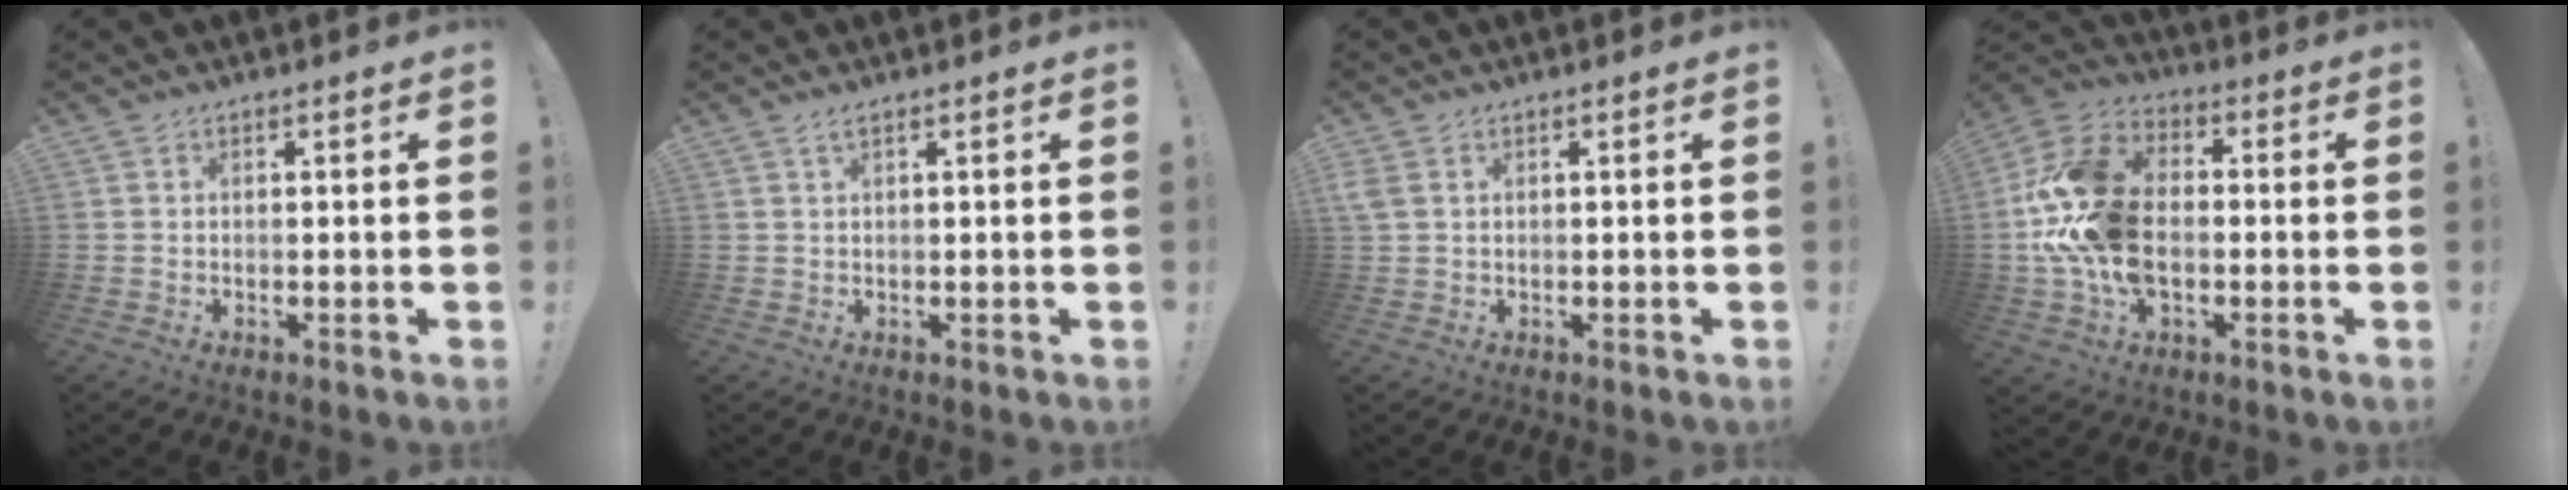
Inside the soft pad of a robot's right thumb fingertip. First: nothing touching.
{"total": 1.1, "force": [0.6, 0.0, 0.9], "torque": [-0.021, 0.001, 0.011]}
{"total": 2.9, "force": [1.2, 1.9, 1.9], "torque": [-0.046, 0.002, 0.023]}
{"total": 20.8, "force": [-2.1, 14.1, 15.2], "torque": [-0.296, 0.026, -0.028]}